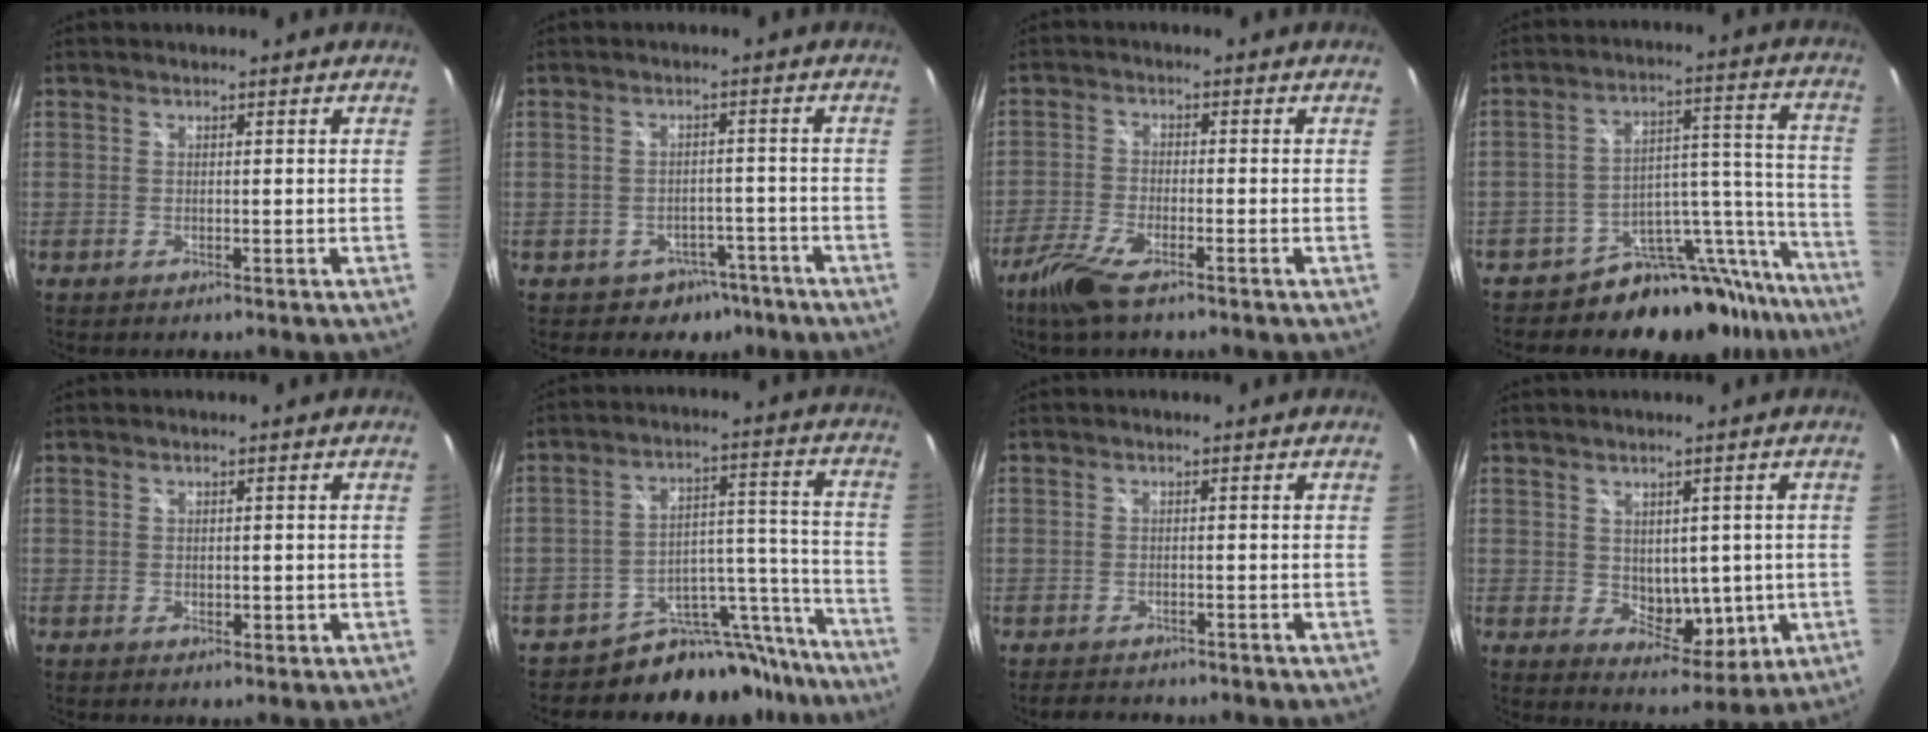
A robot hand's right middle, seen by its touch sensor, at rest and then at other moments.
{"total": 5.3, "force": [-3.5, 3.9, 0.6], "torque": [-0.013, 0.024, -0.037]}
{"total": 7.2, "force": [-5.0, 1.6, 4.8], "torque": [-0.124, -0.013, -0.106]}
{"total": 18.6, "force": [-16.8, 7.3, 3.2], "torque": [-0.023, 0.071, -0.241]}
{"total": 1.6, "force": [-0.2, 1.2, 1.1], "torque": [-0.014, -0.001, -0.002]}
{"total": 16.4, "force": [-15.0, 6.4, 2.1], "torque": [-0.012, 0.072, -0.212]}
{"total": 3.3, "force": [-3.0, 1.0, 1.0], "torque": [-0.025, -0.009, -0.046]}
{"total": 7.6, "force": [0.0, 5.5, 5.2], "torque": [-0.081, -0.012, 0.015]}